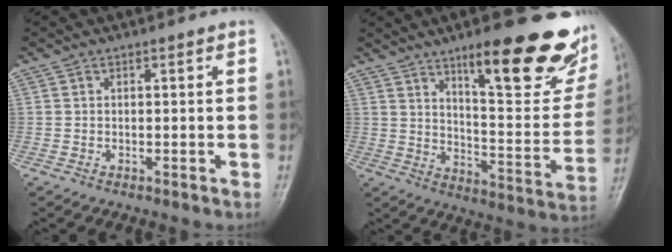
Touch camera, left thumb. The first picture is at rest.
{"total": 25.9, "force": [15.9, 7.3, 19.2], "torque": [-0.218, -0.080, 0.231]}